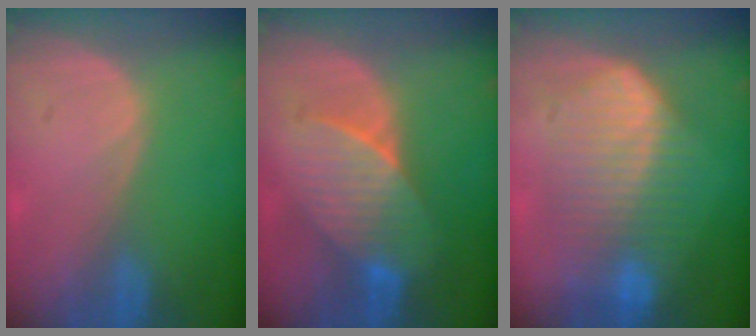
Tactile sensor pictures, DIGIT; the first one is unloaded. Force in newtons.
{"total": 7.1, "press": 7.0, "slide": 1.3}
{"total": 9.7, "press": 9.7, "slide": 0.8}